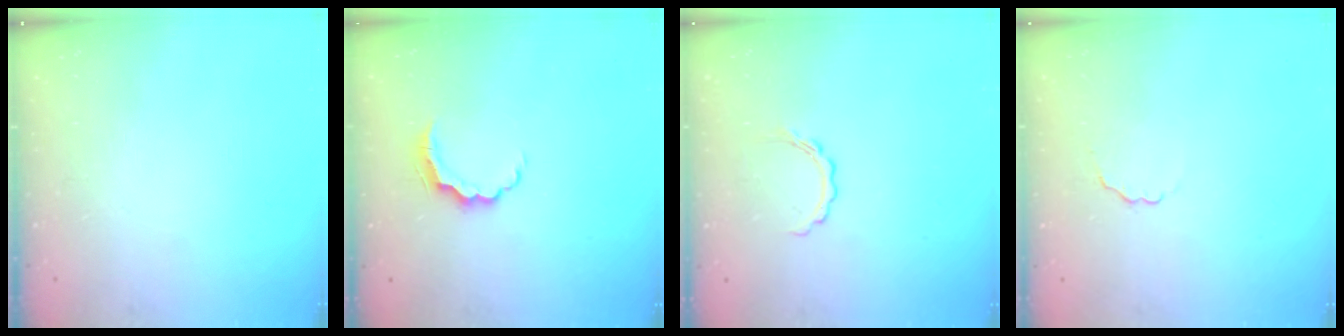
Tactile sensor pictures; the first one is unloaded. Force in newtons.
{"total": 5.1, "press": 5.1, "slide": 0.6}
{"total": 4.4, "press": 4.4, "slide": 0.7}
{"total": 1.8, "press": 1.5, "slide": 1.0}